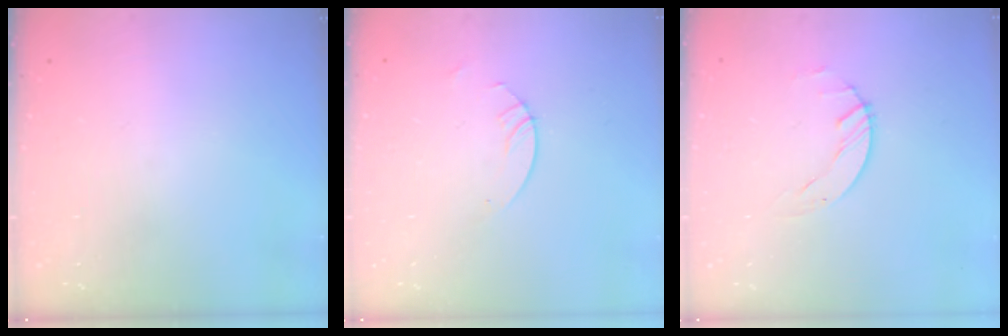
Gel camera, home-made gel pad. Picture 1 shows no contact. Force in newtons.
{"total": 3.0, "press": 2.9, "slide": 0.3}
{"total": 0.8, "press": 0.8, "slide": 0.2}